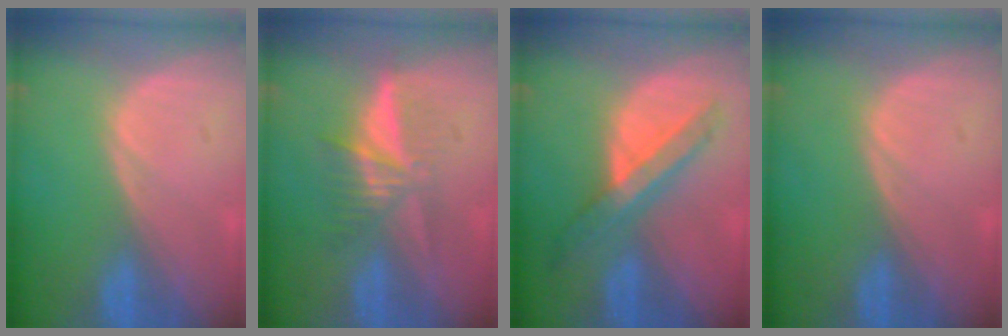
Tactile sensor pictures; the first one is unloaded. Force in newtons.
{"total": 5.2, "press": 5.1, "slide": 1.2}
{"total": 6.9, "press": 6.3, "slide": 2.9}
{"total": 0.0}